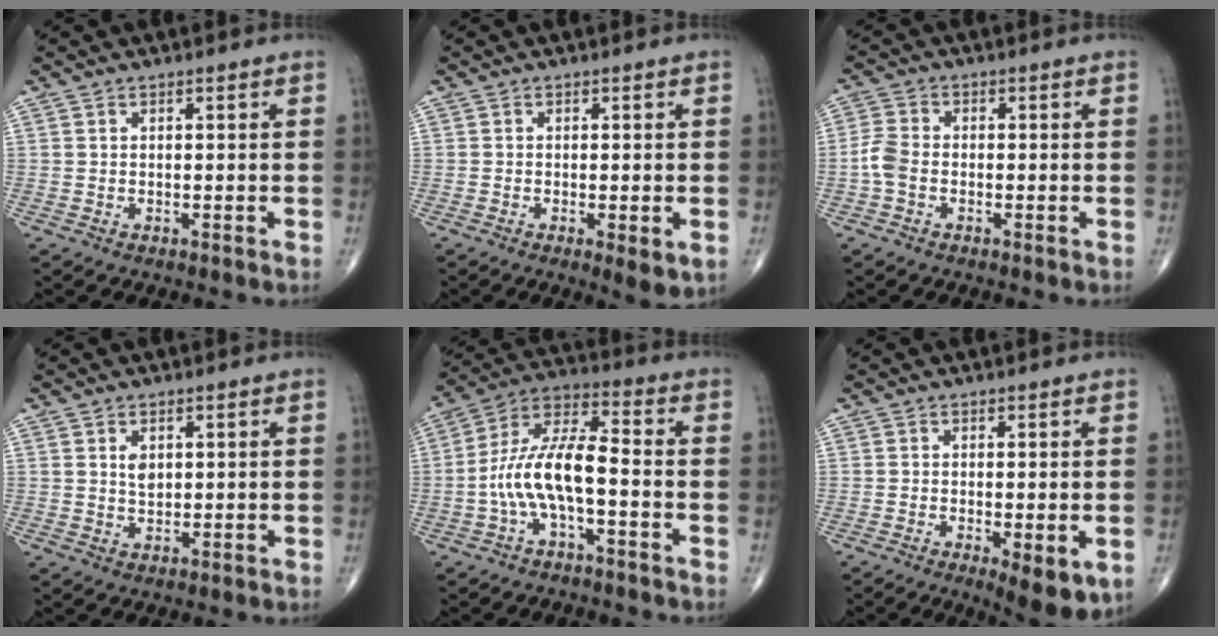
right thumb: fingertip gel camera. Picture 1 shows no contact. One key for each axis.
{"total": 4.0, "fx": -1.1, "fy": 1.0, "fz": 3.7, "tx": -0.058, "ty": -0.012, "tz": -0.017}
{"total": 3.9, "fx": -1.2, "fy": 2.6, "fz": 2.7, "tx": -0.063, "ty": 0.009, "tz": -0.032}
{"total": 2.6, "fx": 0.8, "fy": 1.7, "fz": 1.8, "tx": -0.023, "ty": -0.006, "tz": 0.016}
{"total": 11.8, "fx": -3.0, "fy": 4.2, "fz": 10.6, "tx": -0.217, "ty": 0.052, "tz": -0.061}
{"total": 7.8, "fx": -2.5, "fy": 2.5, "fz": 6.9, "tx": -0.097, "ty": -0.017, "tz": -0.034}